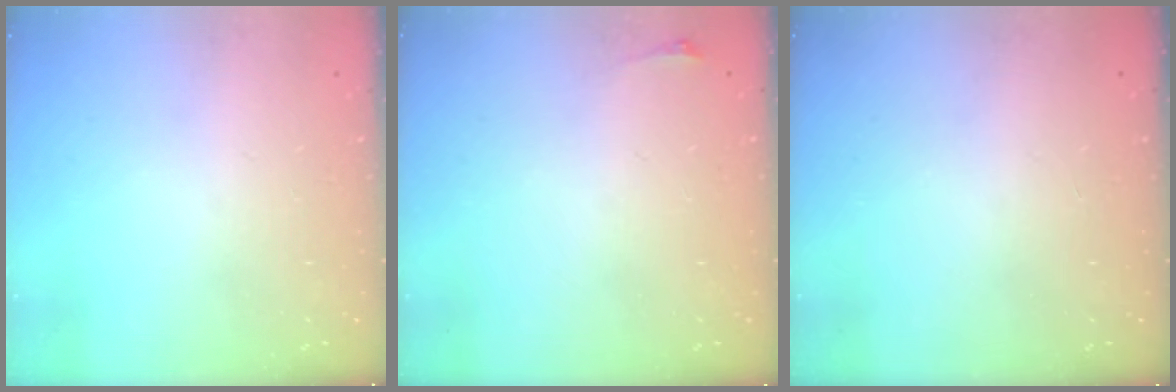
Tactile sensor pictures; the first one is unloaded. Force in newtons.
{"total": 2.8, "press": 2.1, "slide": 1.9}
{"total": 0.0}